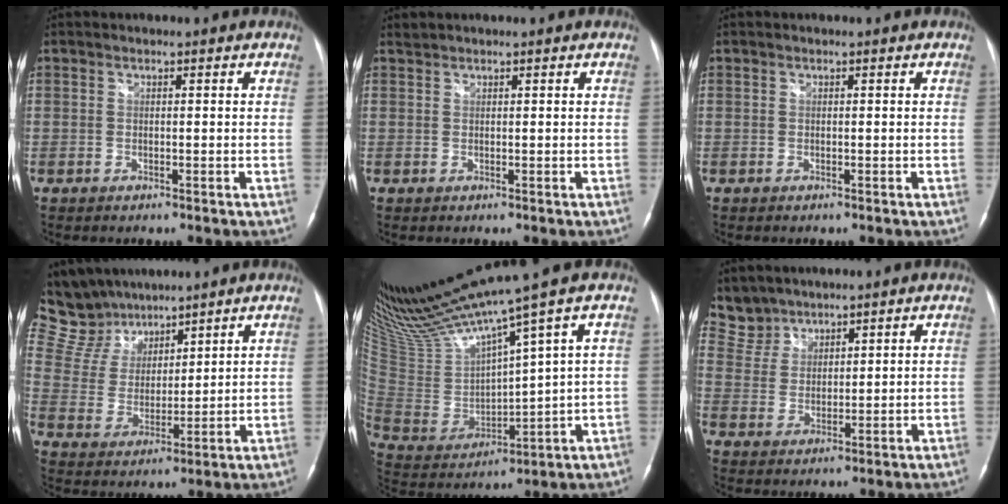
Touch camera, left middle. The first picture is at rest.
{"total": 0.6, "force": [0.6, 0.0, -0.1], "torque": [-0.004, 0.007, 0.014]}
{"total": 0.0}
{"total": 12.1, "force": [10.7, 5.3, 1.7], "torque": [-0.050, 0.022, 0.221]}
{"total": 15.5, "force": [12.7, -1.3, 8.7], "torque": [-0.170, -0.015, 0.255]}
{"total": 5.3, "force": [4.8, 2.2, -0.6], "torque": [0.013, 0.006, 0.105]}